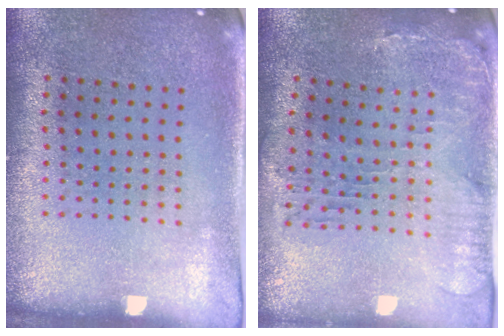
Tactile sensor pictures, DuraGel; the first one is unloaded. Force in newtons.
{"total": 0.6, "press": 0.5, "slide": 0.3}